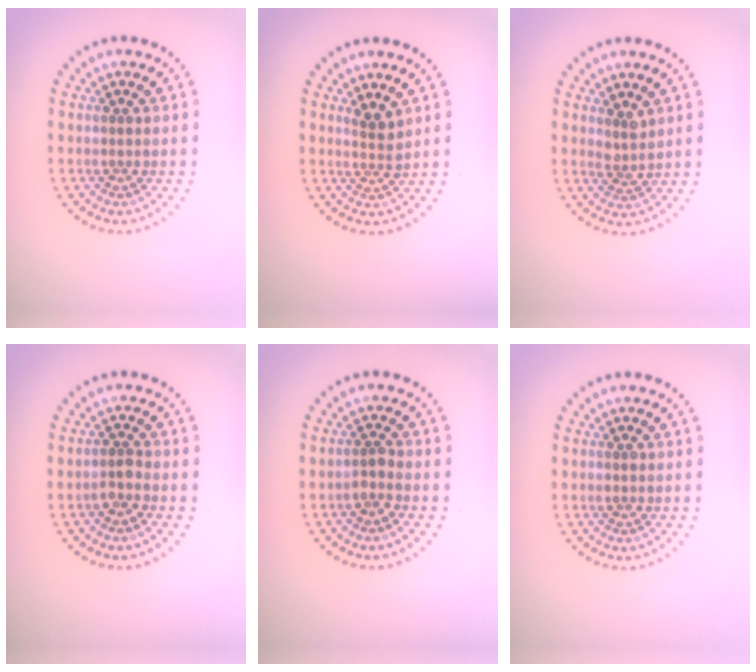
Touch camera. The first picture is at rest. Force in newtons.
{"total": 1.8, "press": 1.4, "slide": 1.1}
{"total": 1.8, "press": 1.4, "slide": 1.1}
{"total": 1.6, "press": 1.3, "slide": 0.9}
{"total": 1.5, "press": 1.3, "slide": 0.8}
{"total": 0.7, "press": 0.7, "slide": 0.1}